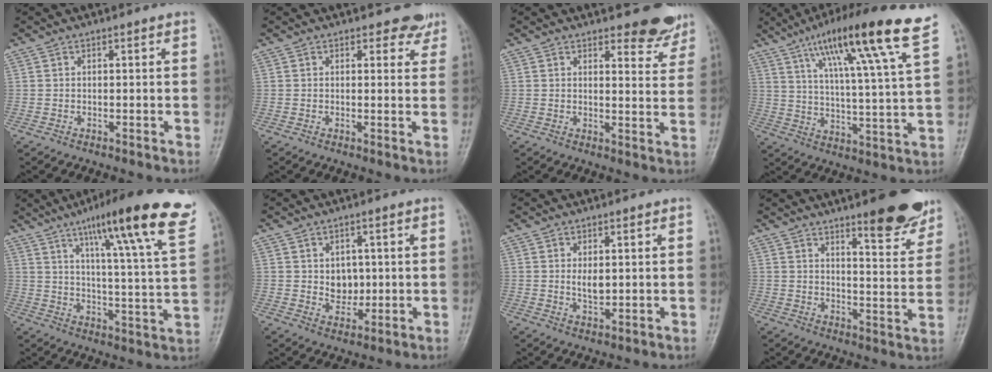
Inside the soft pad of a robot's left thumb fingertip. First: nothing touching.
{"total": 3.2, "force": [2.6, 1.8, 0.6], "torque": [0.019, -0.017, 0.020]}
{"total": 6.4, "force": [5.5, 2.3, 2.1], "torque": [0.002, -0.043, 0.062]}
{"total": 18.3, "force": [11.2, 0.4, 14.5], "torque": [-0.221, -0.038, 0.171]}
{"total": 22.7, "force": [13.4, 2.6, 18.1], "torque": [-0.244, -0.038, 0.187]}
{"total": 4.8, "force": [0.7, 3.8, 2.8], "torque": [-0.018, -0.007, 0.018]}
{"total": 3.0, "force": [0.7, 1.6, 2.5], "torque": [-0.036, -0.009, 0.015]}
{"total": 11.5, "force": [8.2, 2.8, 7.6], "torque": [-0.070, -0.053, 0.116]}